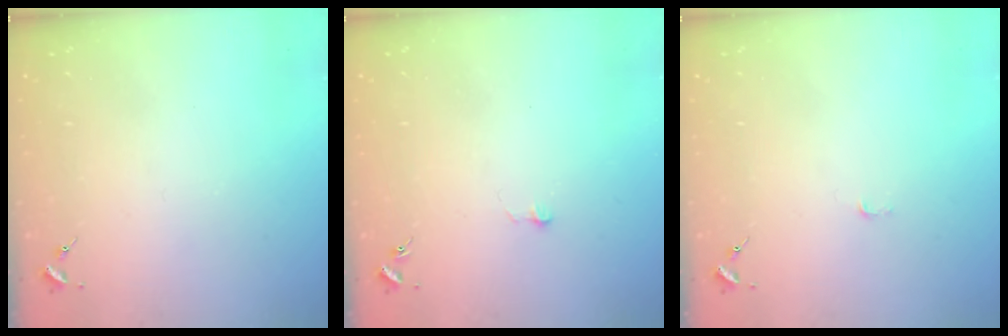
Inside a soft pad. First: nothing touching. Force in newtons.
{"total": 2.9, "press": 2.9, "slide": 0.2}
{"total": 2.7, "press": 2.7, "slide": 0.3}